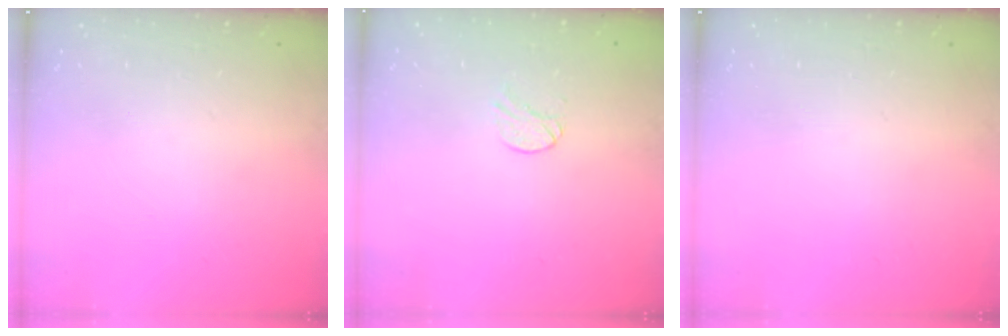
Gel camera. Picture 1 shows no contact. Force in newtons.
{"total": 4.4, "press": 4.4, "slide": 0.4}
{"total": 0.0}